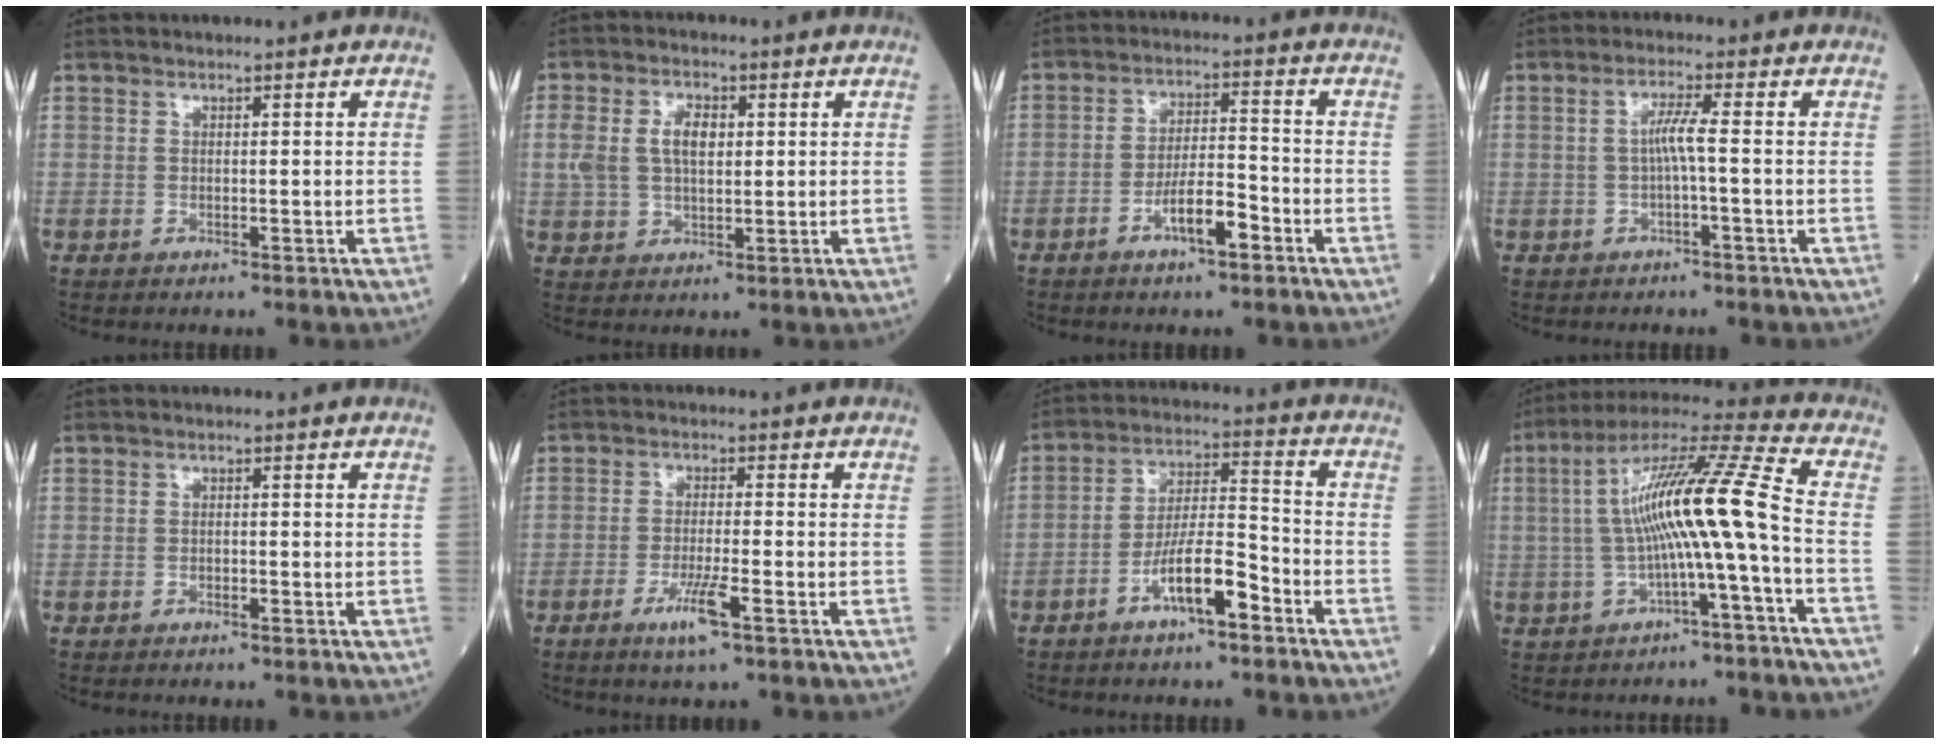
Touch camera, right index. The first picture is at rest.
{"total": 6.8, "force": [1.3, 3.8, 5.5], "torque": [-0.119, 0.018, 0.032]}
{"total": 6.4, "force": [-3.5, 1.3, 5.3], "torque": [-0.097, 0.003, -0.062]}
{"total": 3.0, "force": [-0.5, -0.3, 3.0], "torque": [-0.056, 0.008, -0.006]}
{"total": 0.8, "force": [-0.5, 0.3, 0.6], "torque": [-0.010, -0.001, -0.009]}
{"total": 5.2, "force": [-2.8, 0.0, 4.4], "torque": [-0.083, -0.012, -0.052]}
{"total": 9.0, "force": [-5.0, 1.6, 7.4], "torque": [-0.138, 0.006, -0.091]}
{"total": 14.1, "force": [-1.1, -0.3, 14.1], "torque": [-0.251, 0.034, -0.026]}